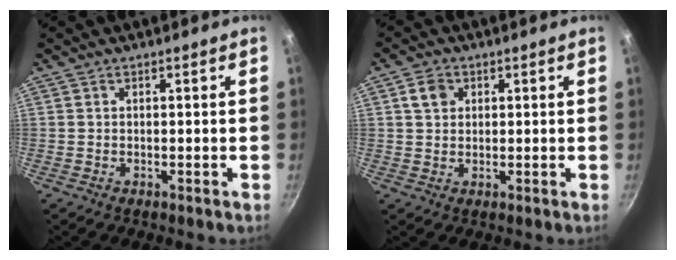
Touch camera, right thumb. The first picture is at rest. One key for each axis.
{"total": 3.7, "fx": 1.3, "fy": 3.0, "fz": 1.8, "tx": -0.018, "ty": 0.003, "tz": 0.020}